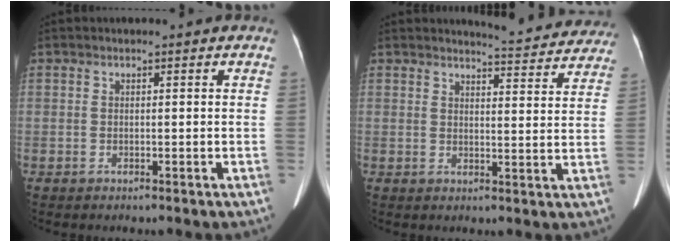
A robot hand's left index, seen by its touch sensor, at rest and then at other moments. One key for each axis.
{"total": 10.1, "fx": 9.9, "fy": 1.3, "fz": 1.4, "tx": -0.007, "ty": -0.023, "tz": 0.101}